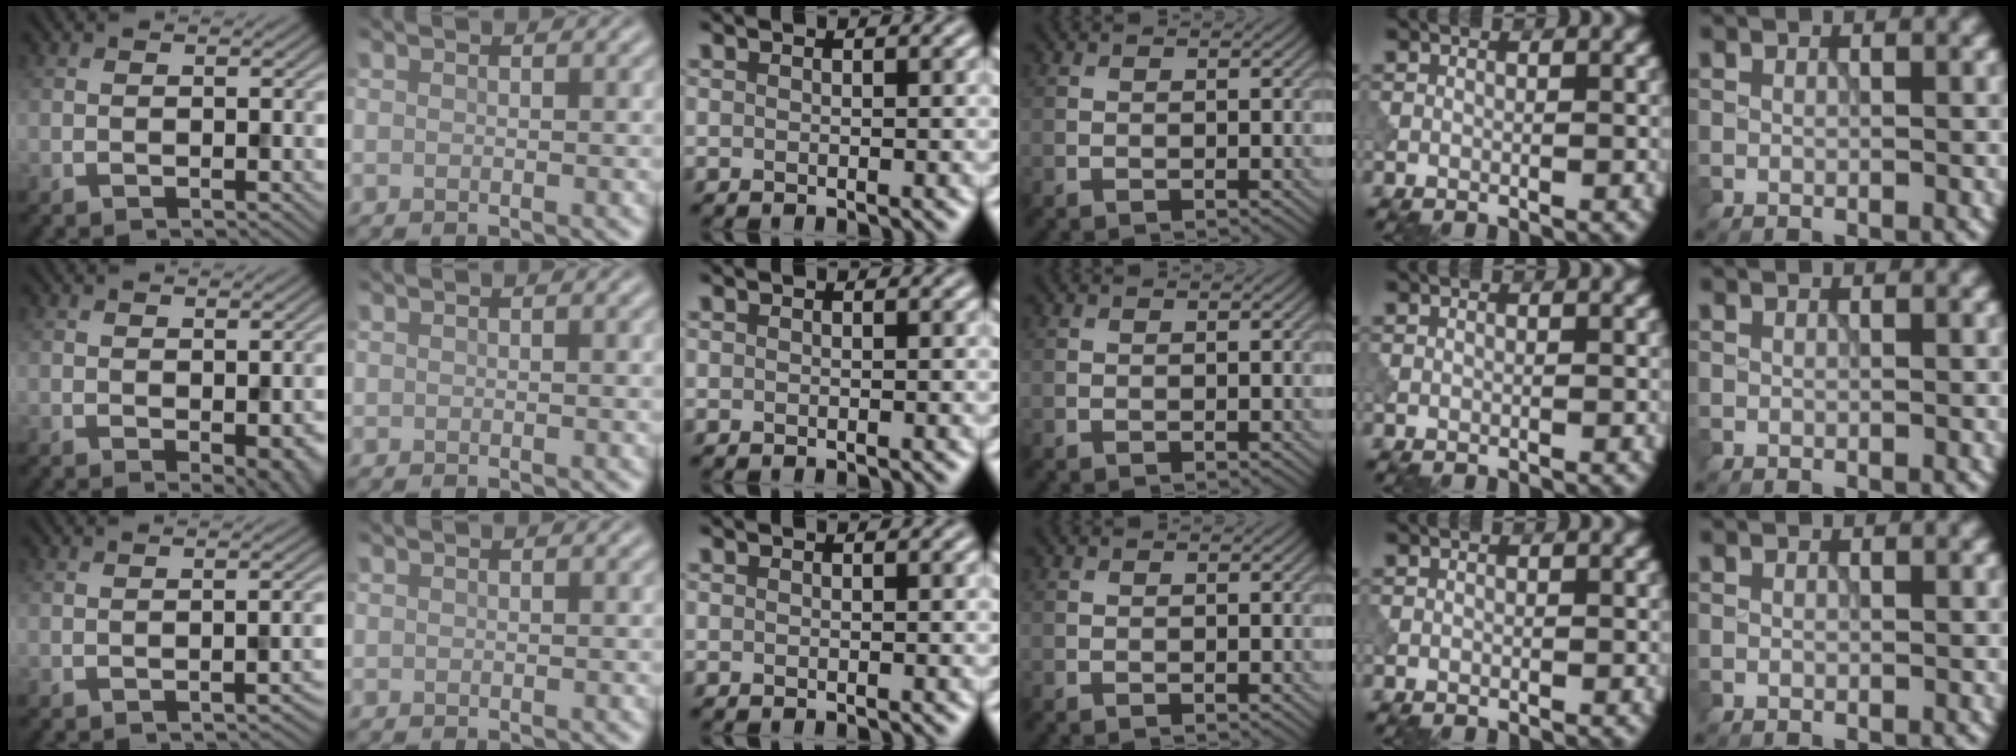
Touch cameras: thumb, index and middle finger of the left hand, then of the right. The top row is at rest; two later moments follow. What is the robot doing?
{"motion": "dispense", "object": "syringe"}